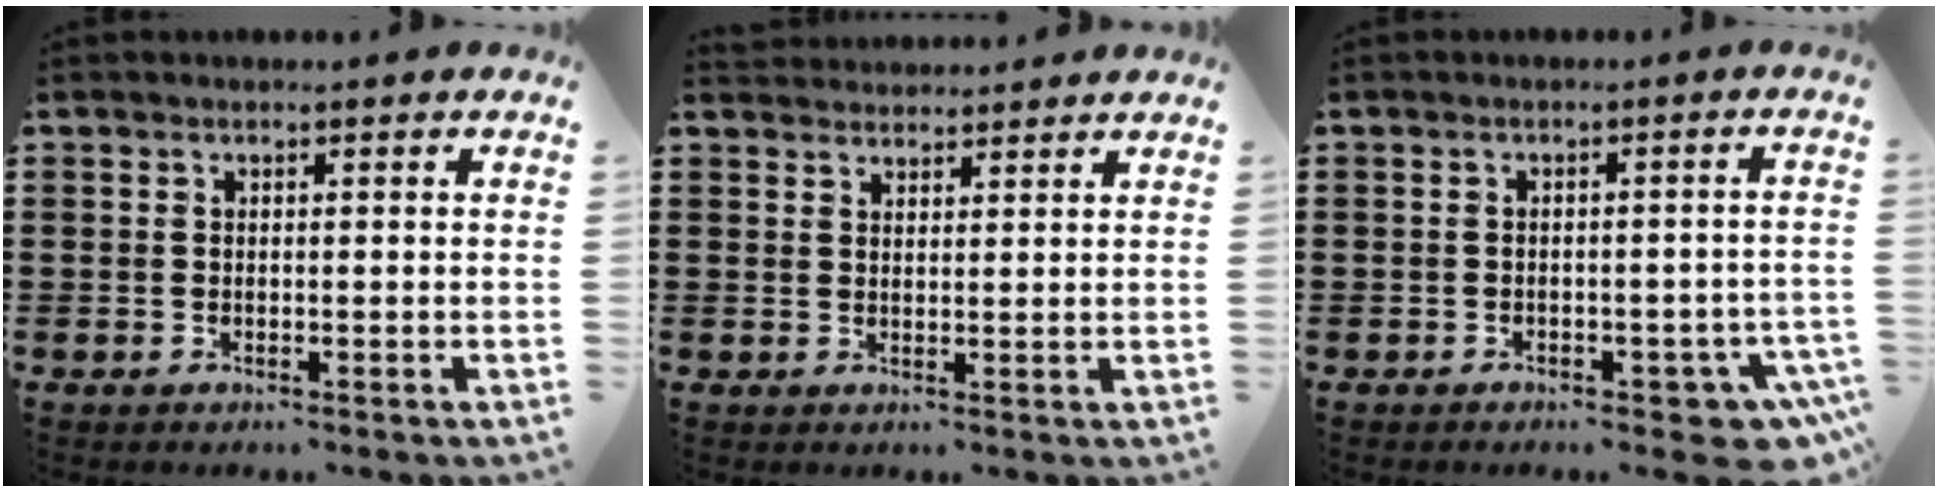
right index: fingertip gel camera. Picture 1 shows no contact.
{"total": 2.3, "force": [2.2, -0.3, -0.6], "torque": [0.008, -0.002, 0.044]}
{"total": 3.7, "force": [-3.1, 0.9, 1.8], "torque": [-0.027, -0.001, -0.060]}